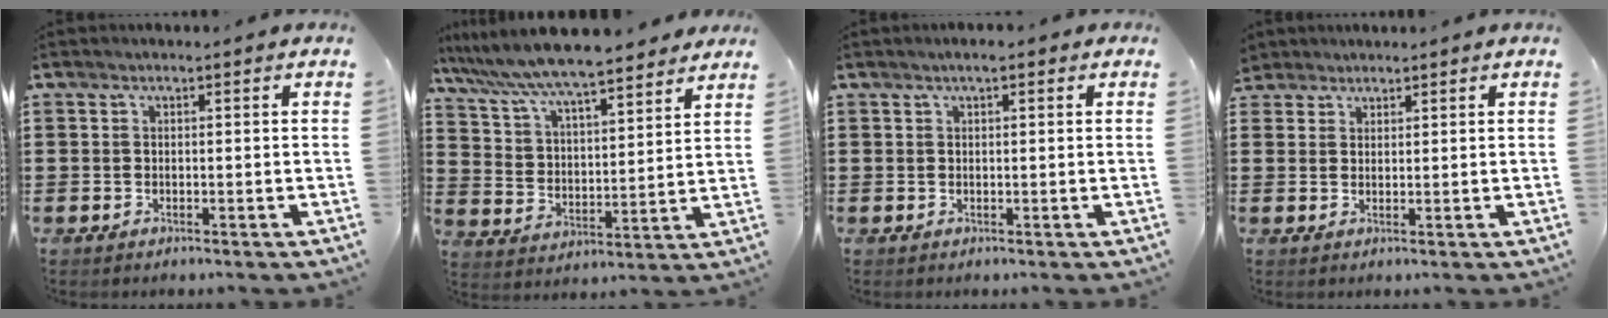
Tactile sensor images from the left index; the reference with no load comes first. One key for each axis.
{"total": 8.2, "fx": 7.5, "fy": 0.9, "fz": 3.1, "tx": -0.093, "ty": -0.043, "tz": 0.132}
{"total": 1.2, "fx": 0.3, "fy": 0.4, "fz": 1.1, "tx": -0.020, "ty": 0.003, "tz": 0.004}
{"total": 2.1, "fx": 1.8, "fy": 1.1, "fz": 0.0, "tx": -0.008, "ty": 0.007, "tz": 0.036}